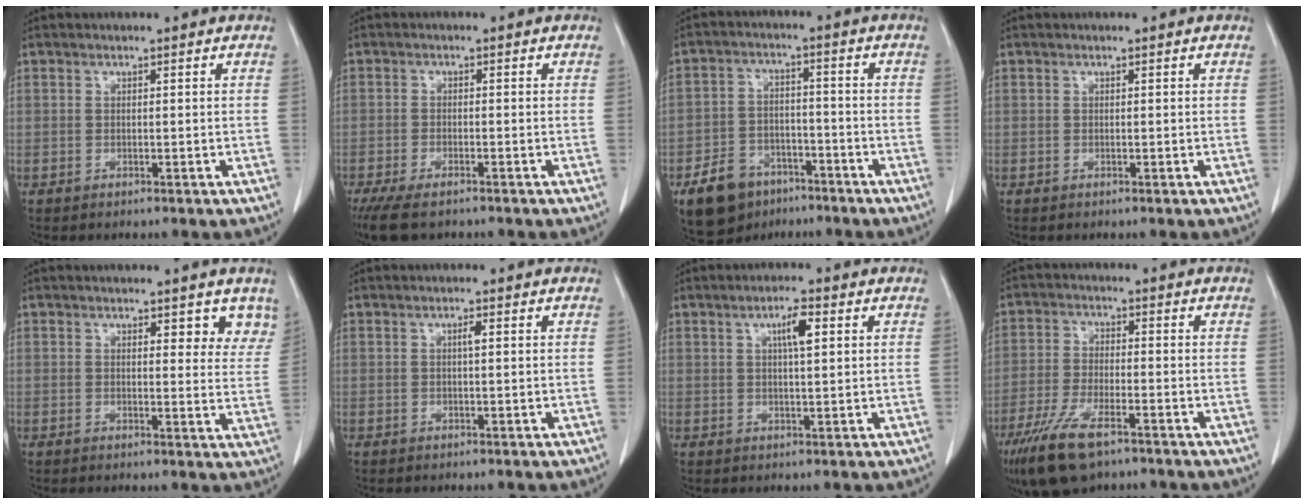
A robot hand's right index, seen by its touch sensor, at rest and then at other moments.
{"total": 6.5, "force": [-5.0, 2.0, 3.7], "torque": [-0.060, -0.013, -0.081]}
{"total": 8.9, "force": [-5.7, 5.9, 3.3], "torque": [-0.068, 0.011, -0.090]}
{"total": 0.0}
{"total": 6.1, "force": [4.8, 2.2, 3.0], "torque": [-0.009, -0.013, 0.048]}
{"total": 1.1, "force": [0.4, 0.2, 1.0], "torque": [-0.016, 0.002, 0.006]}
{"total": 4.1, "force": [1.6, 0.7, 3.7], "torque": [-0.062, 0.001, 0.027]}
{"total": 10.1, "force": [-6.6, 2.9, 7.1], "torque": [-0.140, -0.021, -0.117]}